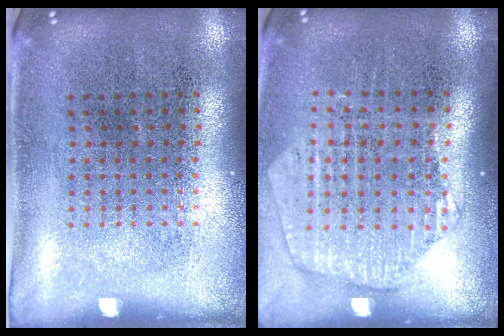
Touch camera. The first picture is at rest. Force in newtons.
{"total": 1.8, "press": 1.7, "slide": 0.6}